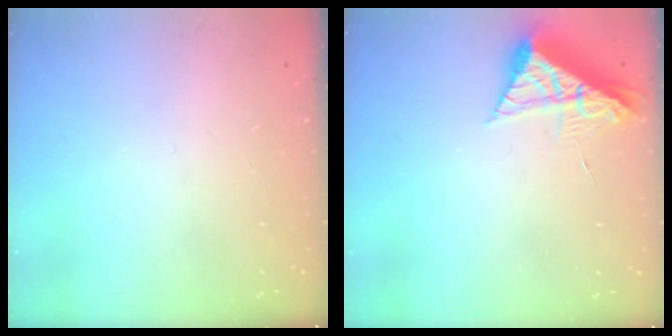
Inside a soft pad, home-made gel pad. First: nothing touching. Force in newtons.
{"total": 7.9, "press": 7.8, "slide": 0.7}